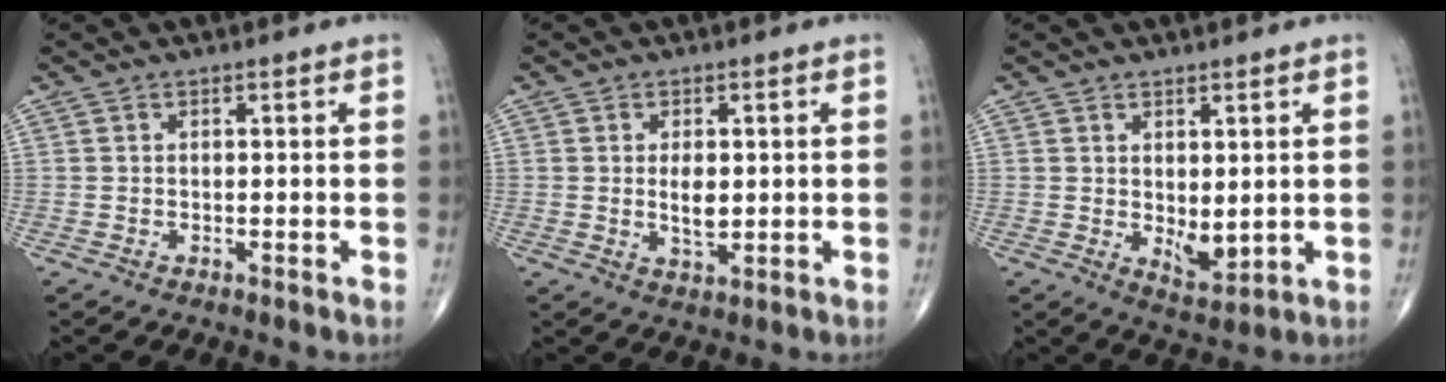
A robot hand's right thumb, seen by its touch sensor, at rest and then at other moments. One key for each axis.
{"total": 4.2, "fx": 0.2, "fy": 2.1, "fz": 3.6, "tx": -0.055, "ty": -0.007, "tz": 0.007}
{"total": 5.0, "fx": 0.4, "fy": 2.6, "fz": 4.2, "tx": -0.053, "ty": -0.018, "tz": 0.019}